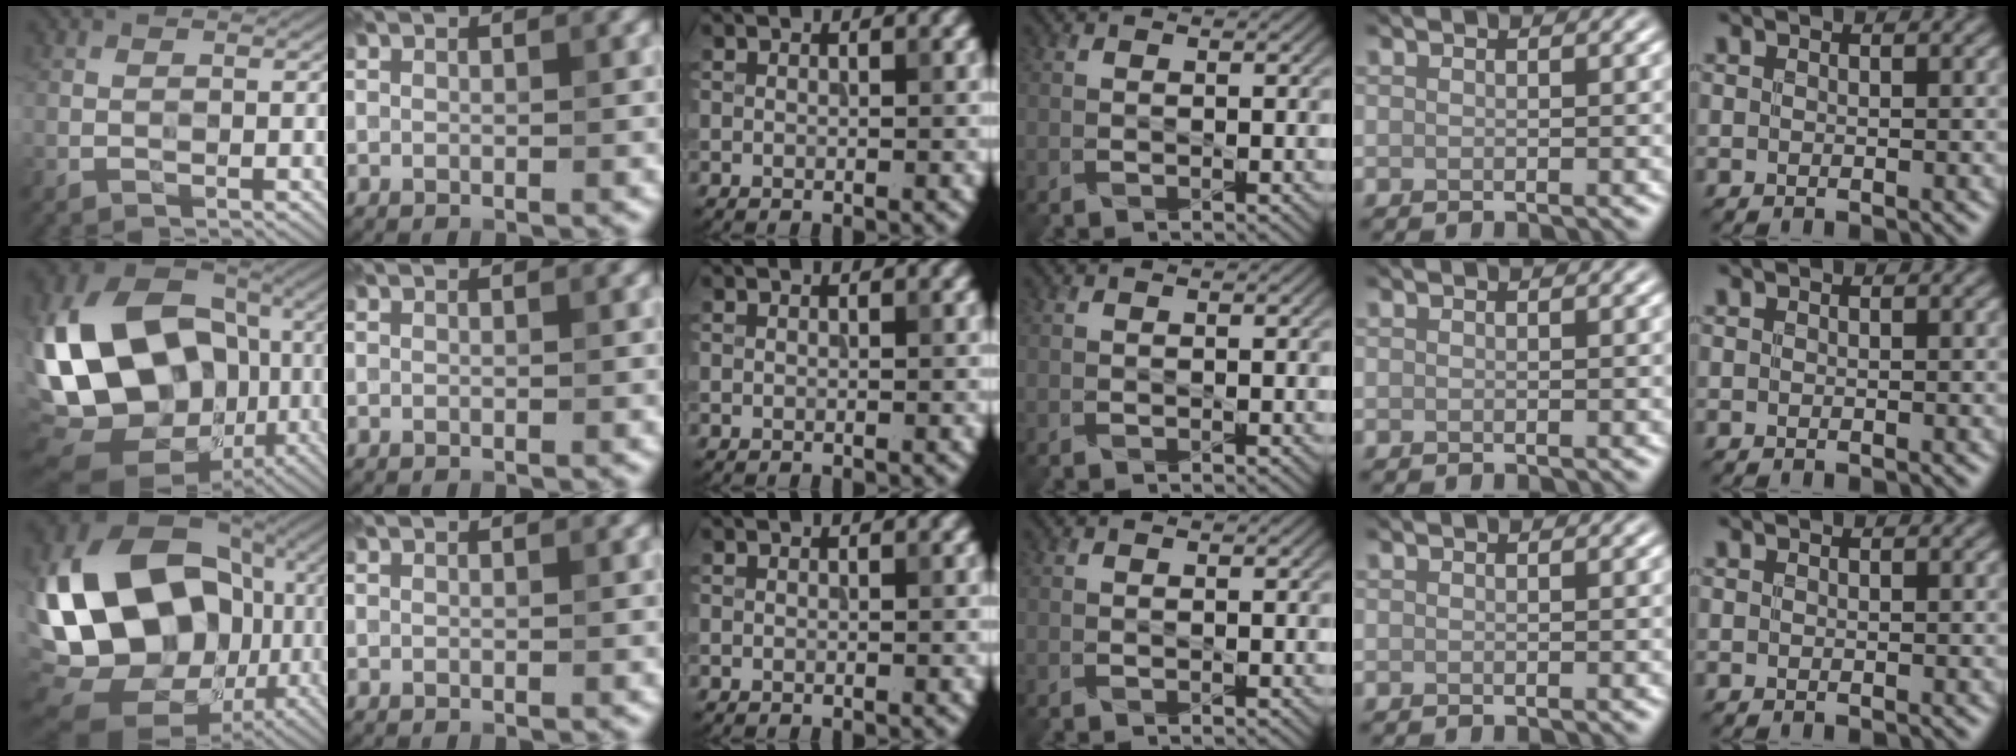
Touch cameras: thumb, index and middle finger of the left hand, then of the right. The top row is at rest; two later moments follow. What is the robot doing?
{"motion": "wipe", "object": "bowl"}